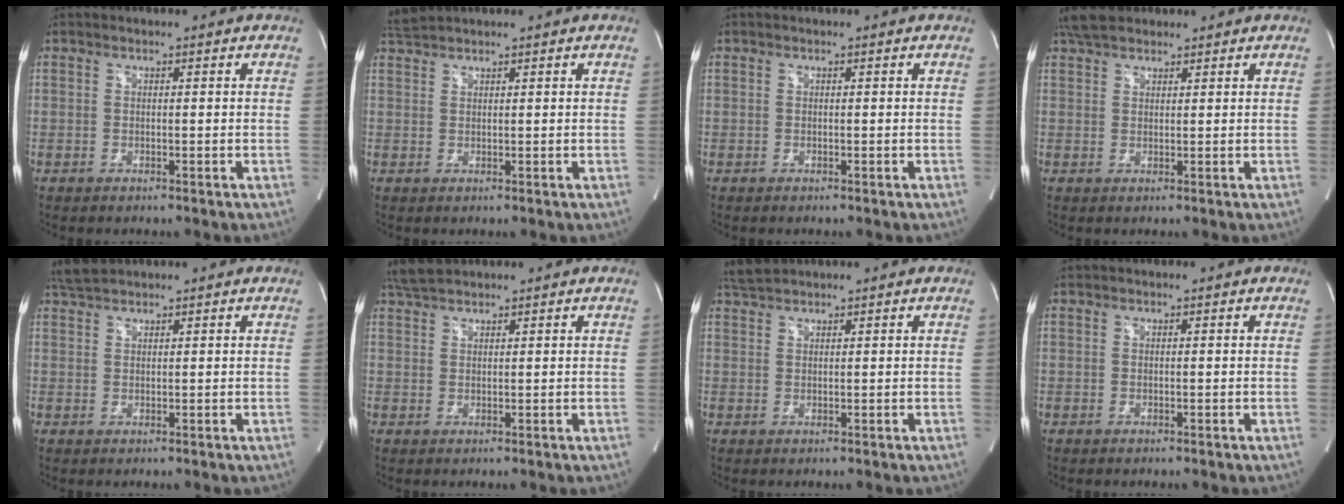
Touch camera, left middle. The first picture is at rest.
{"total": 1.9, "force": [1.9, -0.4, 0.1], "torque": [-0.010, 0.013, 0.046]}
{"total": 0.0}
{"total": 5.0, "force": [4.2, 2.1, 1.9], "torque": [-0.039, 0.021, 0.078]}
{"total": 2.7, "force": [2.6, 0.2, 0.7], "torque": [-0.022, 0.013, 0.054]}
{"total": 3.3, "force": [3.1, 0.5, 1.1], "torque": [-0.031, 0.016, 0.064]}
{"total": 2.2, "force": [2.2, -0.1, 0.4], "torque": [-0.016, 0.013, 0.048]}
{"total": 0.0}